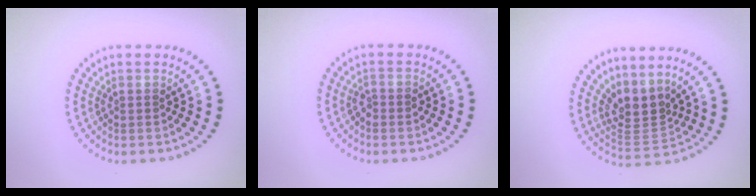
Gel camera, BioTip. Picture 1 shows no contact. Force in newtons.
{"total": 0.9, "press": 0.9, "slide": 0.3}
{"total": 3.3, "press": 2.5, "slide": 2.2}